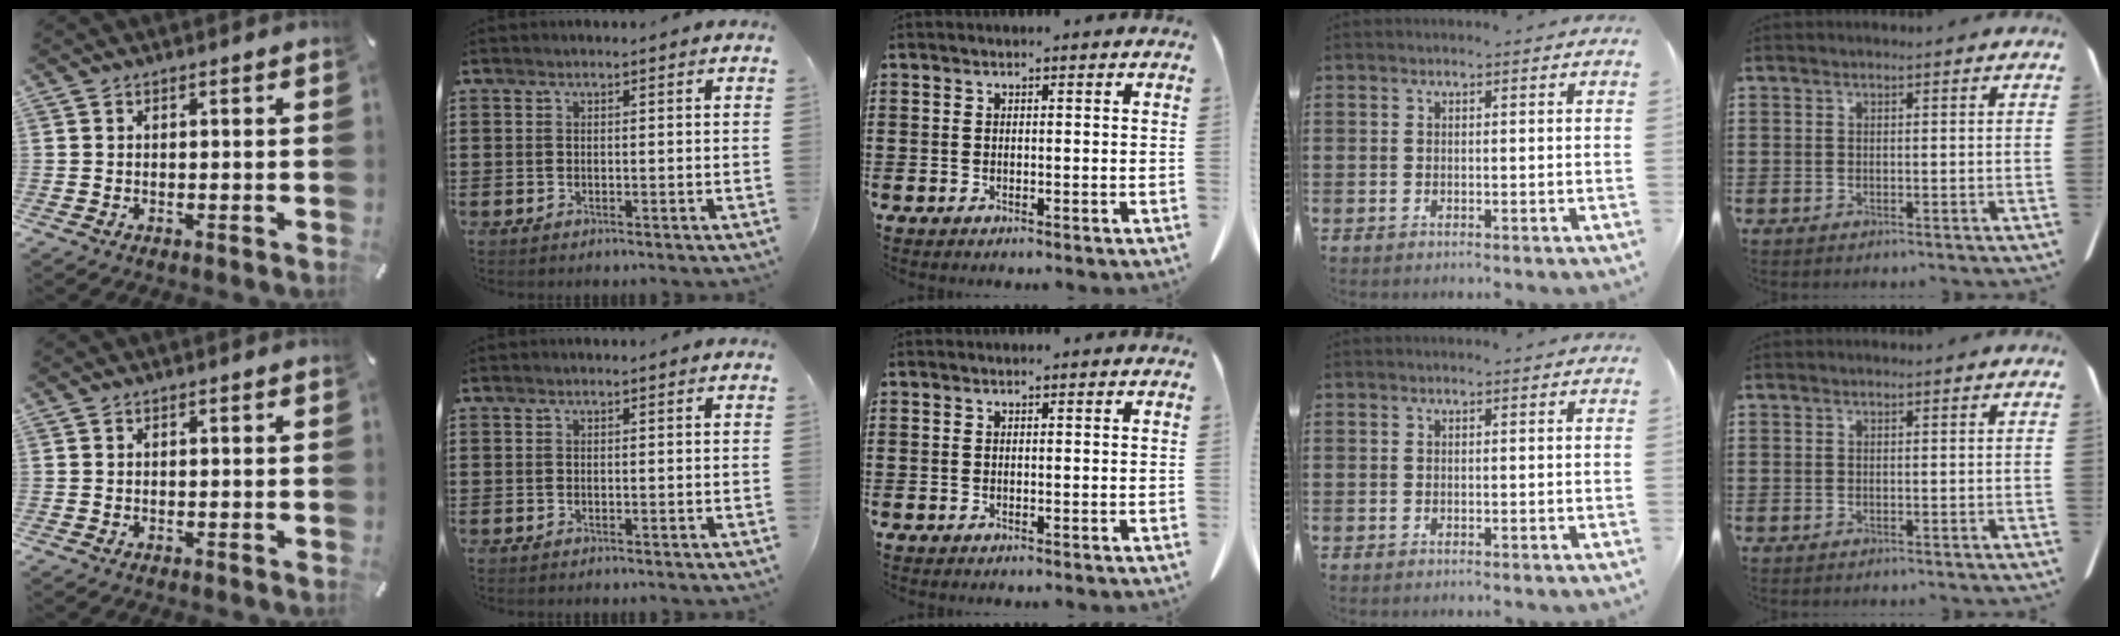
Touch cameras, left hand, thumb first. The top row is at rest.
{}